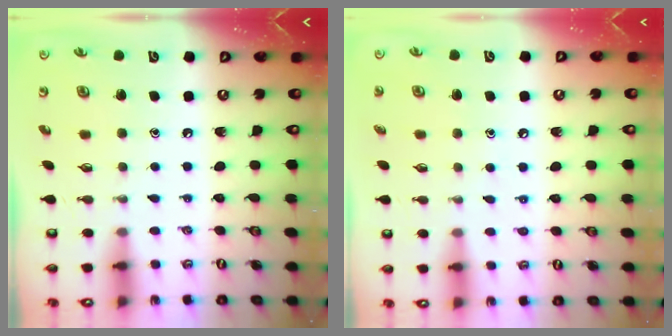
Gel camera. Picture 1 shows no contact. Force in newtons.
{"total": 5.2, "press": 5.1, "slide": 0.6}